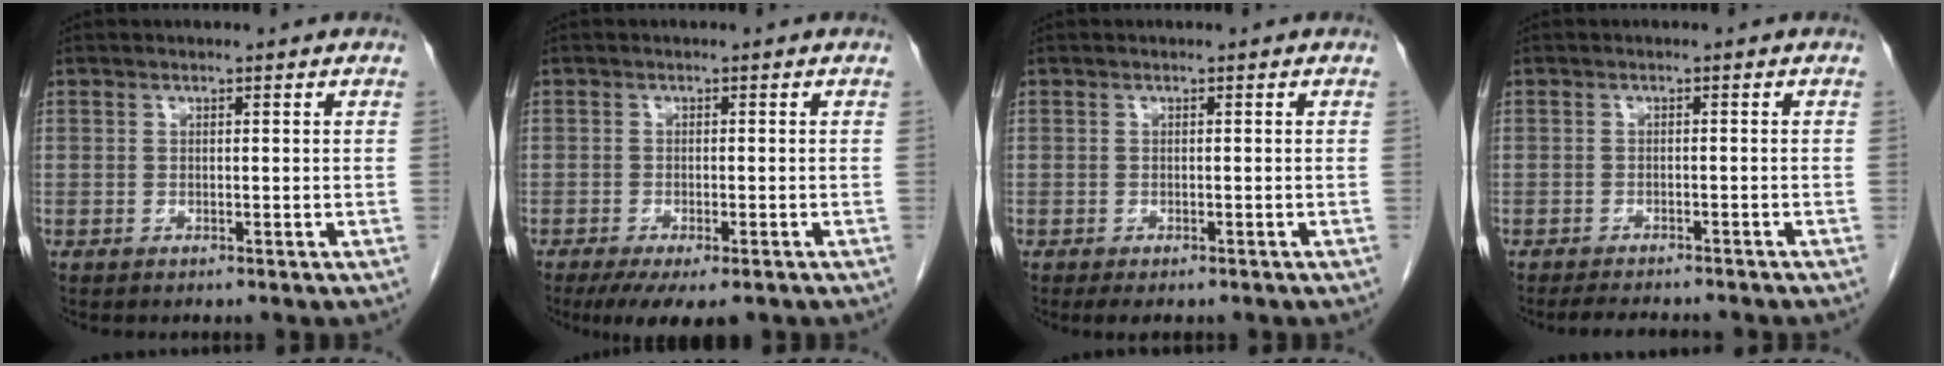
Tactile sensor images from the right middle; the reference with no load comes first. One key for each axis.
{"total": 7.1, "fx": -4.9, "fy": 2.0, "fz": 4.7, "tx": -0.067, "ty": -0.017, "tz": -0.073}
{"total": 2.6, "fx": -1.9, "fy": 1.0, "fz": 1.4, "tx": -0.014, "ty": -0.003, "tz": -0.021}
{"total": 6.7, "fx": -6.0, "fy": 1.2, "fz": 2.7, "tx": -0.034, "ty": -0.006, "tz": -0.081}